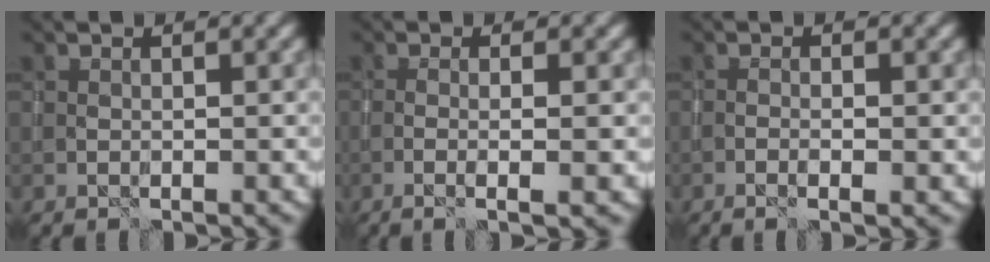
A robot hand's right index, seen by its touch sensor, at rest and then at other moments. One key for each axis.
{"total": 3.0, "fx": -0.5, "fy": 0.5, "fz": 2.9, "tx": -0.042, "ty": 0.003, "tz": -0.015}
{"total": 1.6, "fx": -0.5, "fy": 0.0, "fz": 1.5, "tx": -0.028, "ty": 0.002, "tz": -0.011}